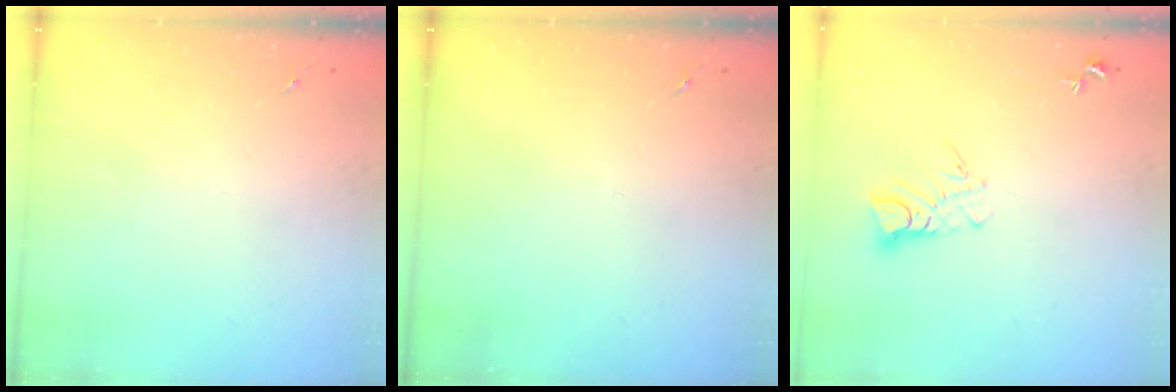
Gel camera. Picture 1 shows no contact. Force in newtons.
{"total": 0.0}
{"total": 5.9, "press": 5.9, "slide": 0.5}